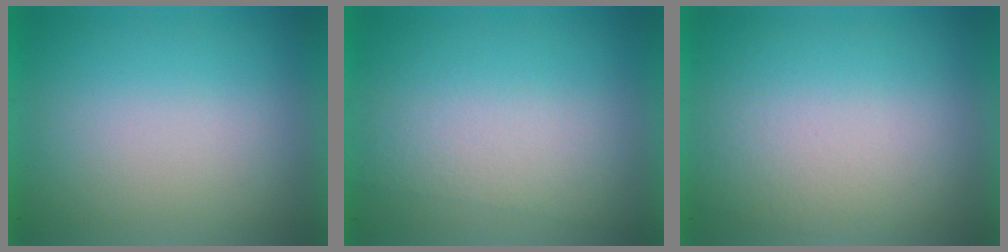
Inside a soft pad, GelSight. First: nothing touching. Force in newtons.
{"total": 2.0}
{"total": 1.4}